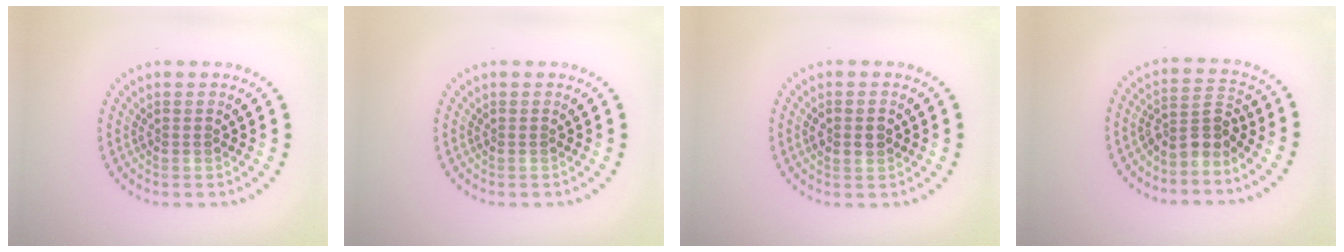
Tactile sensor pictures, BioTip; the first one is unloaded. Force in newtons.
{"total": 0.0}
{"total": 1.4, "press": 1.4, "slide": 0.2}
{"total": 2.8, "press": 2.1, "slide": 1.9}